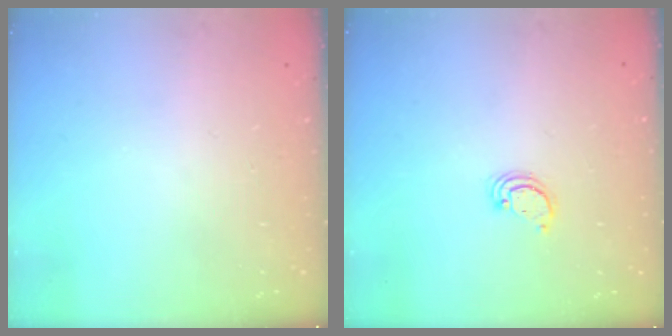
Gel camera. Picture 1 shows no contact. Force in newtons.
{"total": 2.6, "press": 2.6, "slide": 0.2}